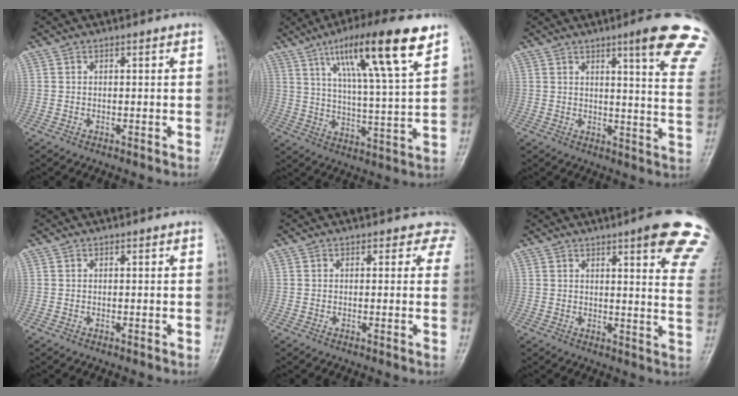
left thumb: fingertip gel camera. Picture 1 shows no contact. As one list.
[{"total": 17.9, "force": [10.0, 2.3, 14.6], "torque": [-0.233, -0.034, 0.167]}, {"total": 16.4, "force": [10.9, 1.7, 12.2], "torque": [-0.124, -0.056, 0.116]}, {"total": 0.0}, {"total": 3.4, "force": [2.5, 2.3, 0.6], "torque": [0.028, -0.009, 0.003]}, {"total": 16.6, "force": [10.8, 3.0, 12.2], "torque": [-0.123, -0.042, 0.112]}]